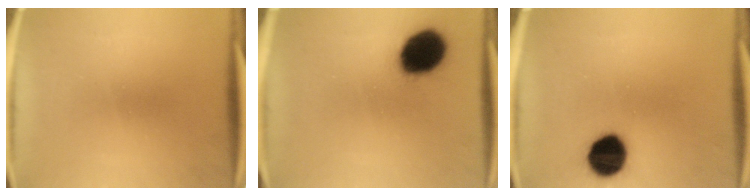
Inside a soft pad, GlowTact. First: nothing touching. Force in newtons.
{"total": 16.4}
{"total": 11.5}